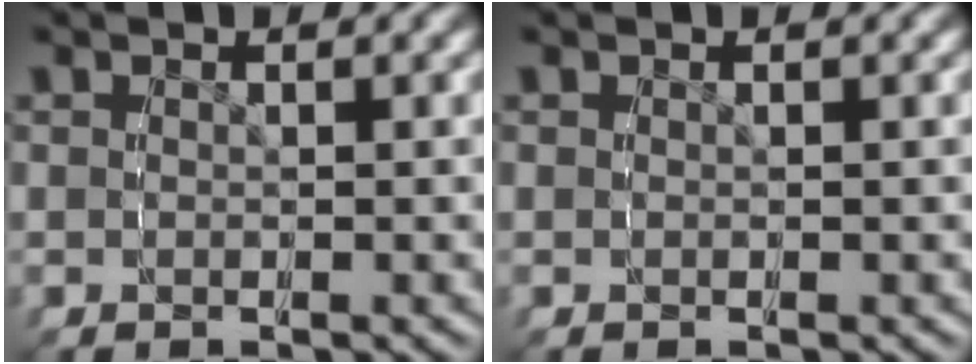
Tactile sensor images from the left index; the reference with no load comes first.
{"total": 0.0}